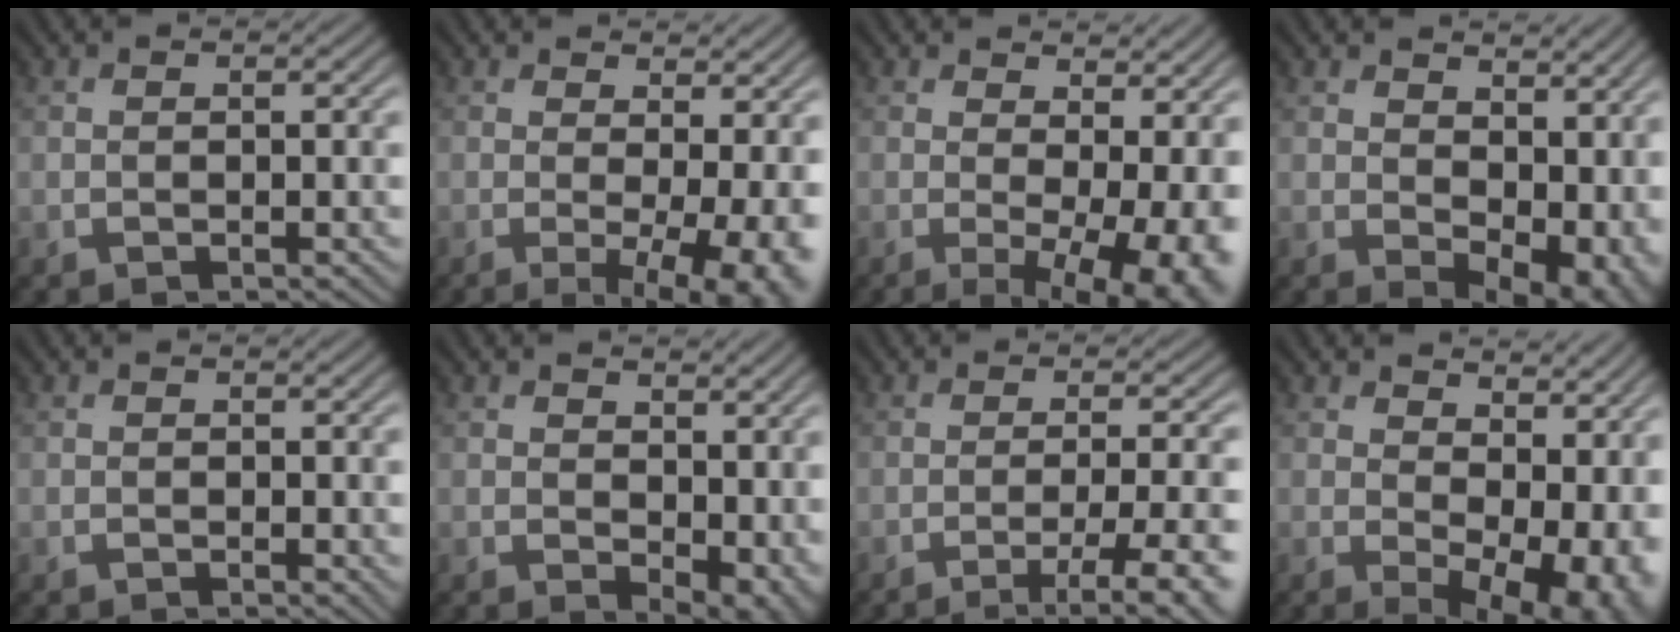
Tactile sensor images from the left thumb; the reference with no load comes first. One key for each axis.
{"total": 9.7, "fx": -0.9, "fy": 3.0, "fz": 9.2, "tx": -0.114, "ty": 0.000, "tz": 0.000}
{"total": 11.1, "fx": -0.3, "fy": 3.9, "fz": 10.4, "tx": -0.128, "ty": -0.002, "tz": 0.011}
{"total": 11.3, "fx": 1.9, "fy": 7.1, "fz": 8.6, "tx": -0.108, "ty": -0.026, "tz": 0.058}
{"total": 0.7, "fx": 0.1, "fy": 0.2, "fz": 0.6, "tx": -0.008, "ty": -0.003, "tz": 0.002}
{"total": 6.9, "fx": 0.9, "fy": 4.3, "fz": 5.3, "tx": -0.071, "ty": -0.019, "tz": 0.030}
{"total": 8.1, "fx": -4.2, "fy": 1.4, "fz": 6.7, "tx": -0.101, "ty": 0.005, "tz": -0.055}
{"total": 13.6, "fx": 1.8, "fy": 8.0, "fz": 10.8, "tx": -0.119, "ty": -0.020, "tz": 0.075}